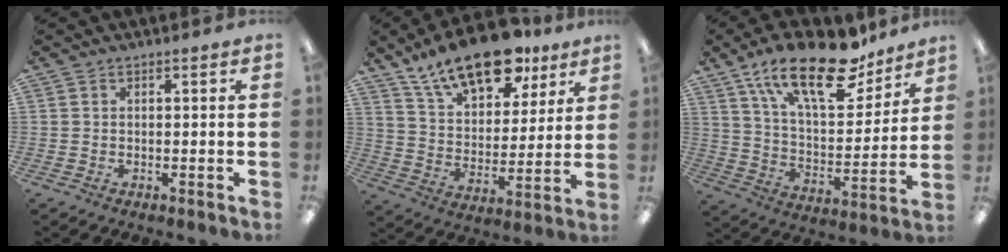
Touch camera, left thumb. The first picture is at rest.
{"total": 19.4, "force": [14.0, 8.6, 10.4], "torque": [-0.176, -0.073, 0.245]}
{"total": 23.2, "force": [15.8, 9.0, 14.5], "torque": [-0.236, -0.089, 0.270]}